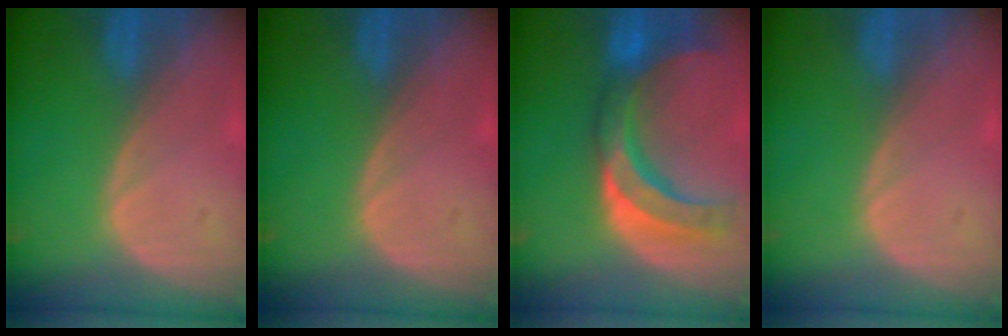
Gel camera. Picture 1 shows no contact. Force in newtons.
{"total": 0.0}
{"total": 10.6, "press": 9.3, "slide": 5.1}
{"total": 0.0}